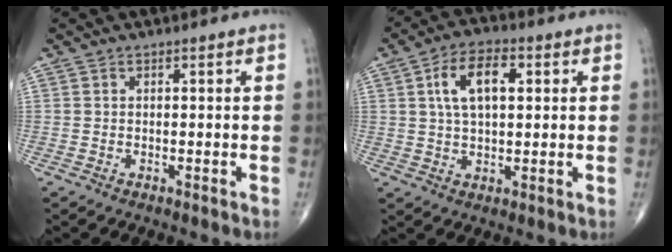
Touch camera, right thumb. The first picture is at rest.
{"total": 9.2, "force": [2.4, 4.8, 7.5], "torque": [-0.126, 0.011, 0.039]}